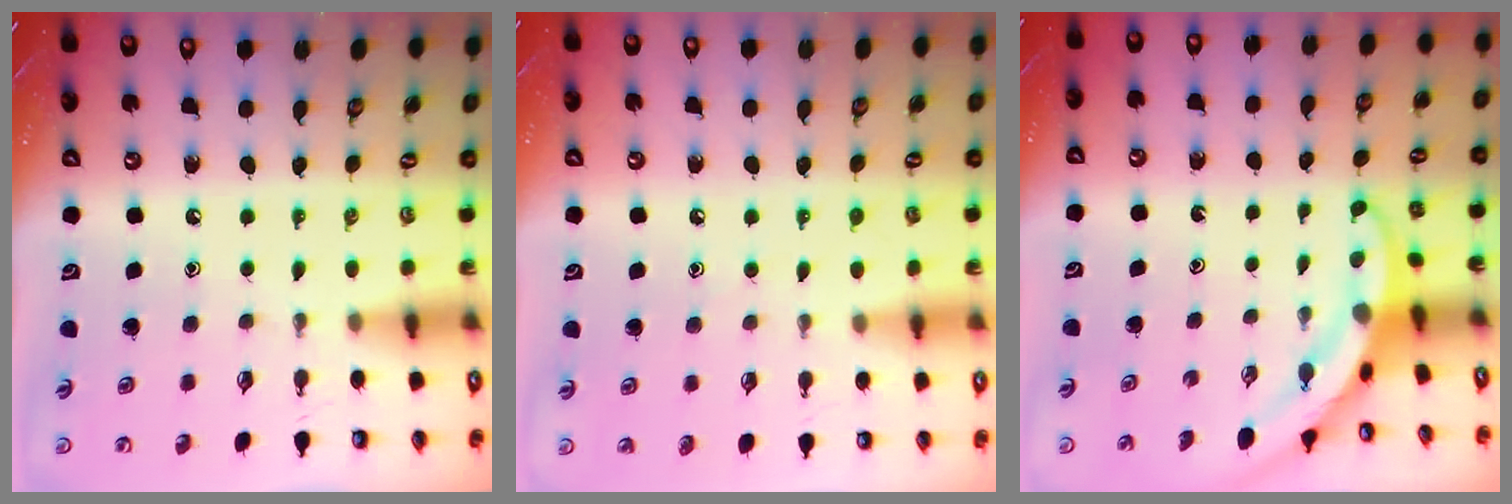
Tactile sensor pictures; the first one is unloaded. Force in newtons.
{"total": 6.6, "press": 6.6, "slide": 0.7}
{"total": 3.6, "press": 3.6, "slide": 0.4}